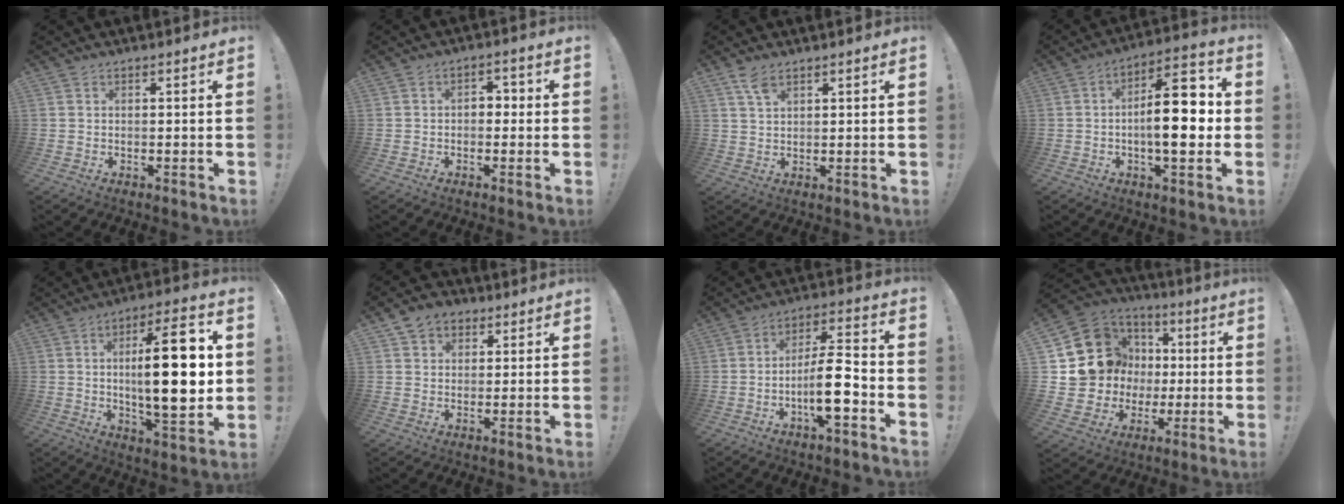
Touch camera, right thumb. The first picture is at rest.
{"total": 3.9, "force": [-0.4, 2.9, 2.6], "torque": [-0.035, 0.006, -0.011]}
{"total": 4.6, "force": [3.0, 1.9, 2.8], "torque": [-0.047, -0.016, 0.054]}
{"total": 16.5, "force": [-1.4, 6.6, 15.1], "torque": [-0.219, 0.007, -0.030]}
{"total": 21.4, "force": [1.7, 6.7, 20.2], "torque": [-0.316, -0.008, 0.016]}
{"total": 6.2, "force": [3.1, 5.1, 1.7], "torque": [-0.029, -0.008, 0.062]}
{"total": 13.3, "force": [-4.6, 3.9, 11.9], "torque": [-0.211, 0.019, -0.080]}
{"total": 15.3, "force": [1.6, 14.5, 4.9], "torque": [-0.061, -0.005, 0.069]}